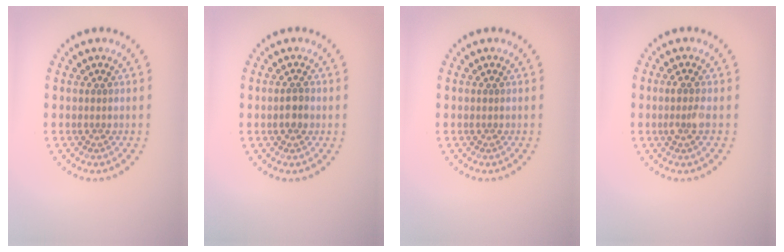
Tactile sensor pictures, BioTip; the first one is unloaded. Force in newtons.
{"total": 1.4, "press": 1.4, "slide": 0.3}
{"total": 0.0}
{"total": 1.7, "press": 1.5, "slide": 0.8}